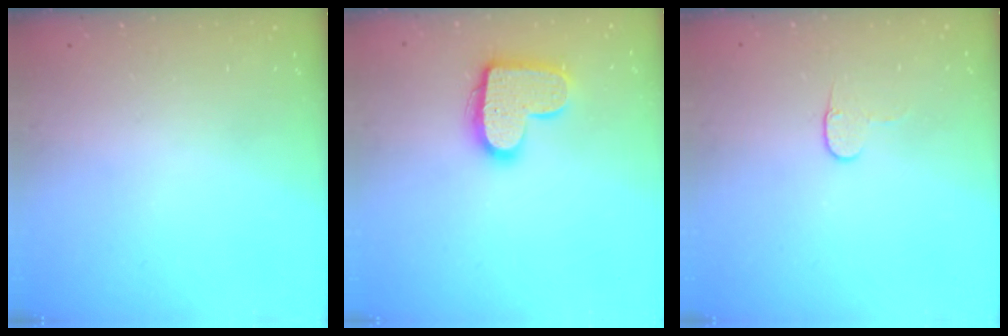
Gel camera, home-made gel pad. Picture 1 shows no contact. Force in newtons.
{"total": 14.5, "press": 14.5, "slide": 0.8}
{"total": 4.3, "press": 4.3, "slide": 0.4}